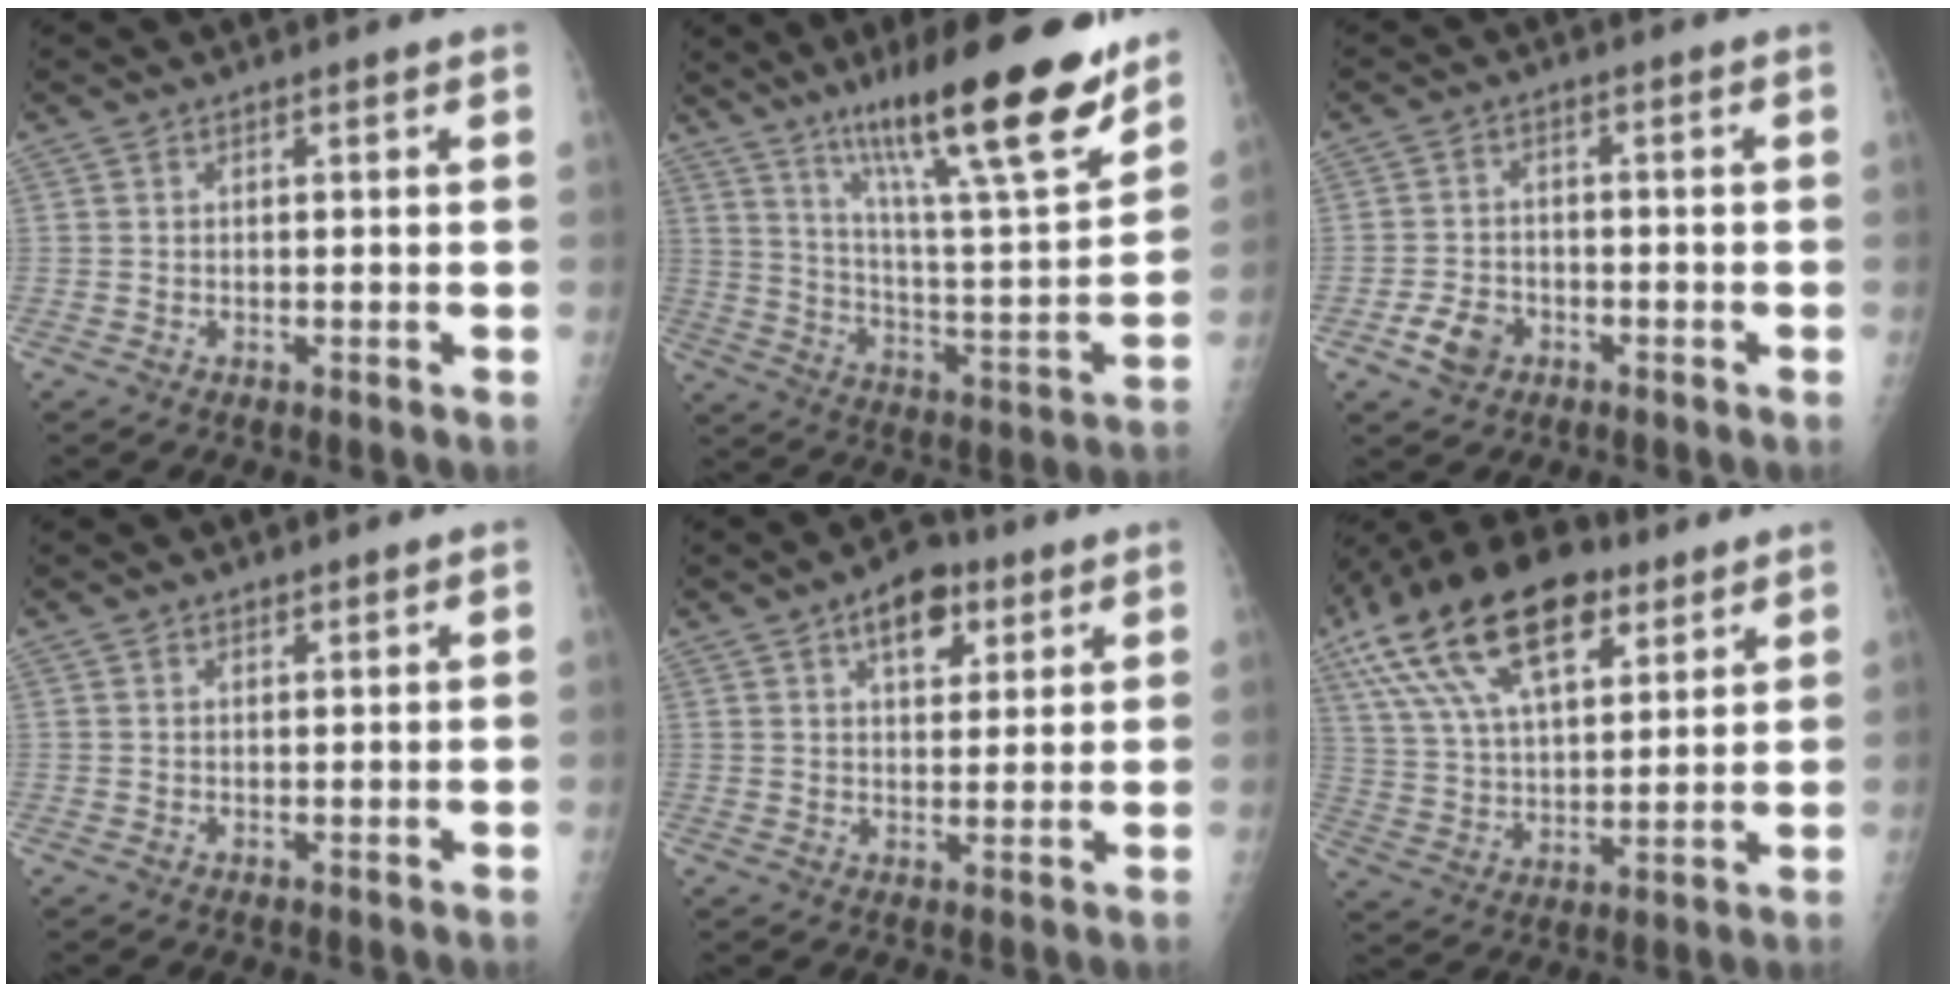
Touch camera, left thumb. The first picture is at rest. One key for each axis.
{"total": 24.2, "fx": 16.5, "fy": 3.8, "fz": 17.3, "tx": -0.256, "ty": -0.076, "tz": 0.273}
{"total": 5.0, "fx": -2.5, "fy": 3.7, "fz": 2.3, "tx": -0.035, "ty": 0.014, "tz": -0.041}
{"total": 0.8, "fx": 0.7, "fy": 0.4, "fz": 0.1, "tx": 0.006, "ty": -0.006, "tz": 0.008}
{"total": 8.2, "fx": 4.2, "fy": 4.8, "fz": 5.2, "tx": -0.047, "ty": -0.012, "tz": 0.058}
{"total": 23.8, "fx": 12.4, "fy": 11.9, "fz": 16.4, "tx": -0.297, "ty": -0.003, "tz": 0.218}